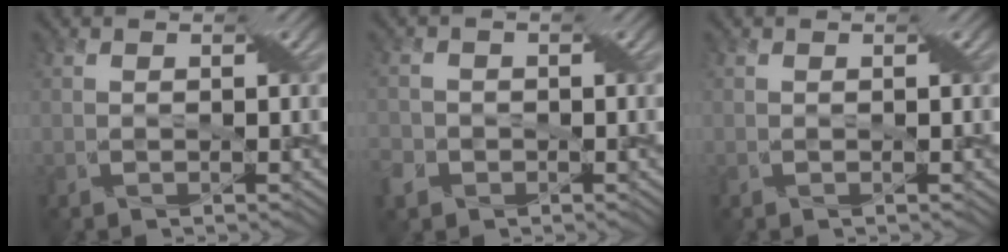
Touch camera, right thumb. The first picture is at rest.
{"total": 2.6, "force": [-1.5, 2.1, 0.4], "torque": [-0.019, -0.008, -0.036]}
{"total": 0.0}